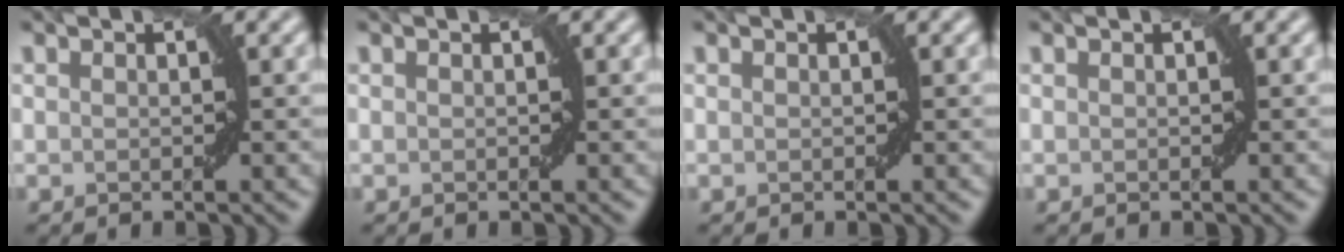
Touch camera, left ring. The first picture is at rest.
{"total": 0.0}
{"total": 0.0}
{"total": 0.0}